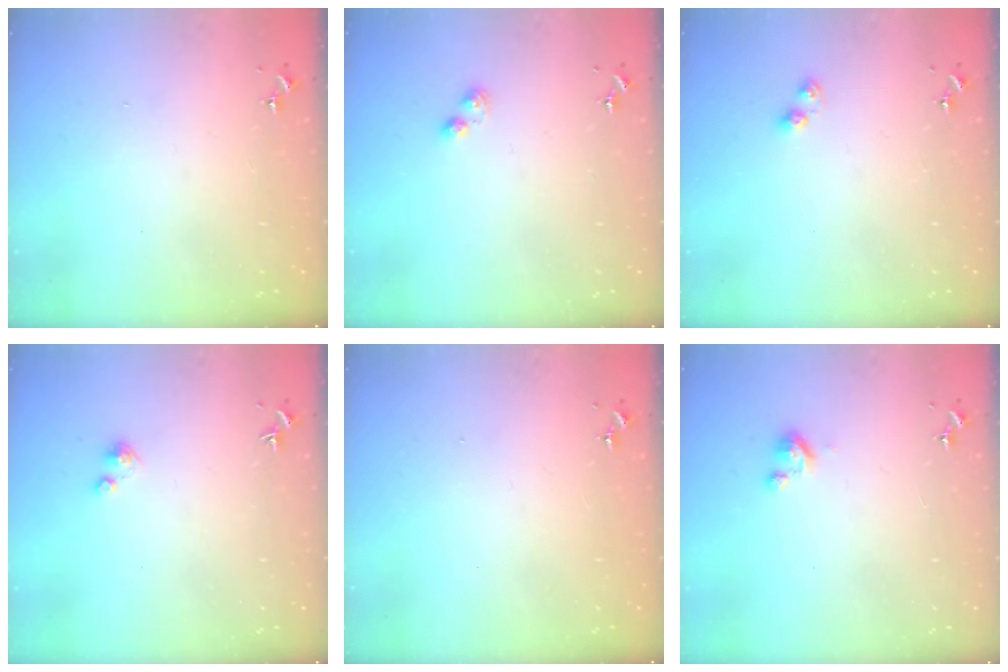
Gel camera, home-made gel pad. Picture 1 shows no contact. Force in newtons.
{"total": 3.5, "press": 3.4, "slide": 0.4}
{"total": 4.4, "press": 4.3, "slide": 0.2}
{"total": 3.0, "press": 3.0, "slide": 0.3}
{"total": 0.0}
{"total": 2.8, "press": 2.8, "slide": 0.3}